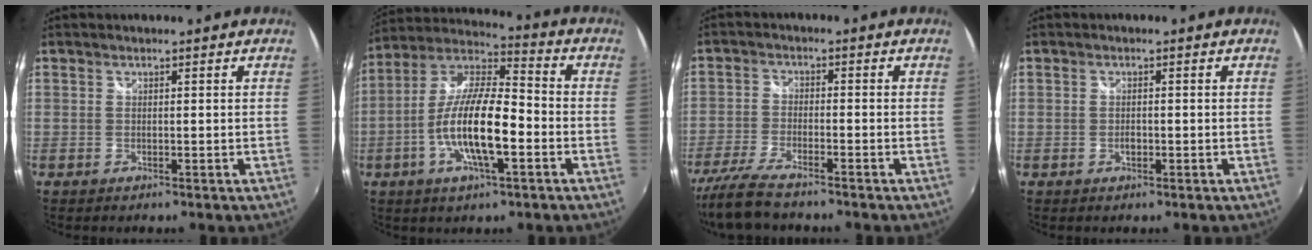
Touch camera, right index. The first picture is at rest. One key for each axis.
{"total": 15.3, "fx": -4.5, "fy": 4.2, "fz": 14.0, "tx": -0.274, "ty": -0.004, "tz": -0.089}
{"total": 9.6, "fx": -8.0, "fy": 2.0, "fz": 5.0, "tx": -0.125, "ty": -0.023, "tz": -0.155}
{"total": 1.2, "fx": -0.4, "fy": 0.8, "fz": 0.8, "tx": -0.015, "ty": 0.001, "tz": -0.009}